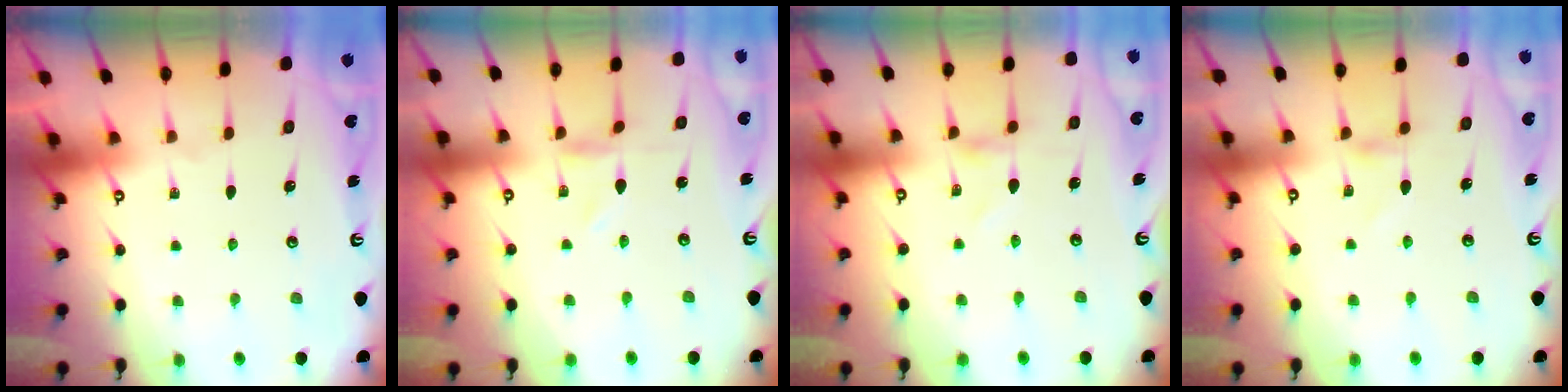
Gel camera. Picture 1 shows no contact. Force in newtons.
{"total": 1.2, "press": 1.2, "slide": 0.2}
{"total": 0.0}
{"total": 0.7, "press": 0.7, "slide": 0.2}